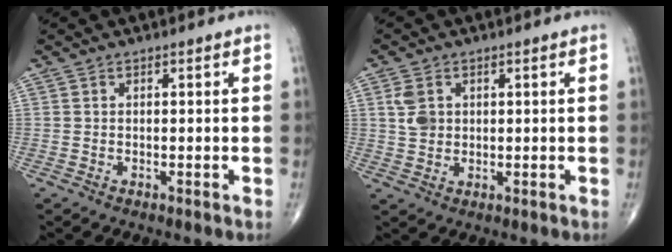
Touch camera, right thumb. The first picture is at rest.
{"total": 3.9, "force": [1.2, 3.0, 2.3], "torque": [-0.032, -0.001, 0.026]}